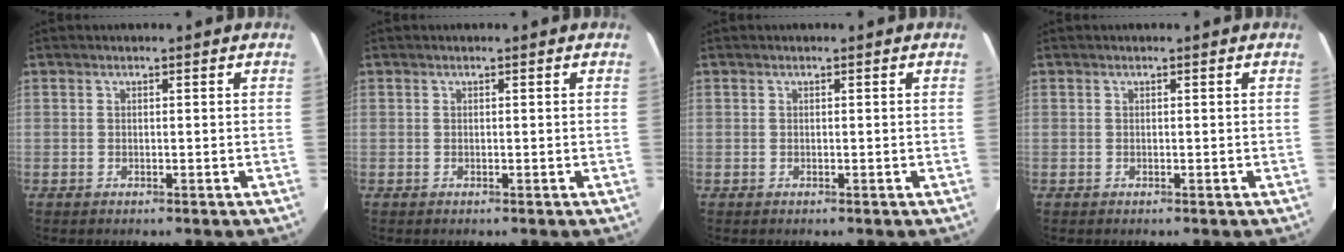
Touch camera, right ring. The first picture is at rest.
{"total": 0.0}
{"total": 0.0}
{"total": 0.0}